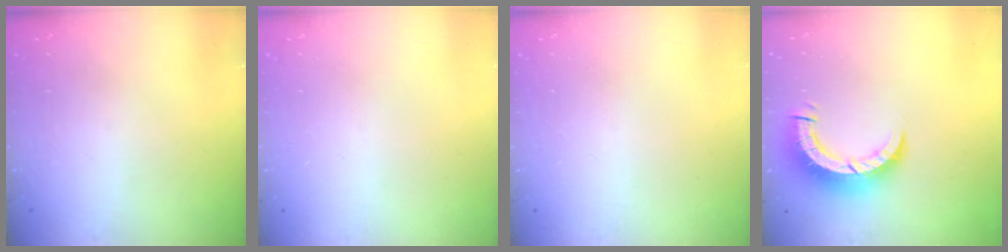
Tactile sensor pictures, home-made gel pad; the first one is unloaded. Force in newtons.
{"total": 0.0}
{"total": 0.0}
{"total": 9.0, "press": 9.0, "slide": 0.9}